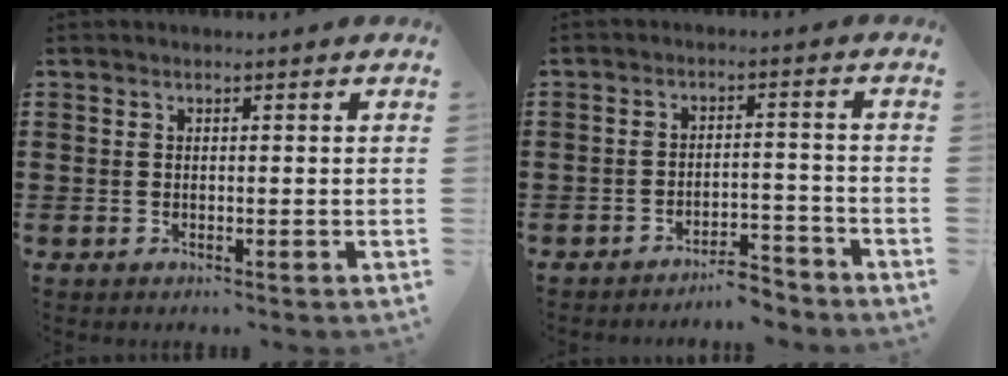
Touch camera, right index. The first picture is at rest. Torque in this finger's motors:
{"motor_torque": [0.10, -0.10, 0.04, -0.02]}